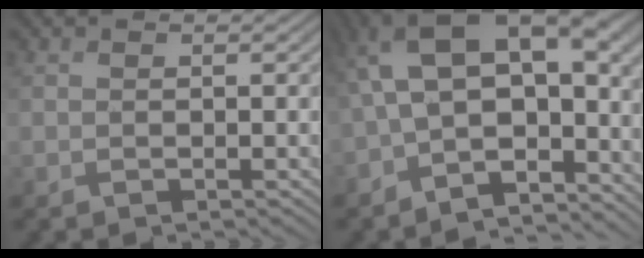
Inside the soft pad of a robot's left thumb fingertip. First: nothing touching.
{"total": 13.0, "force": [-2.4, 7.2, 10.5], "torque": [-0.182, 0.000, -0.044]}